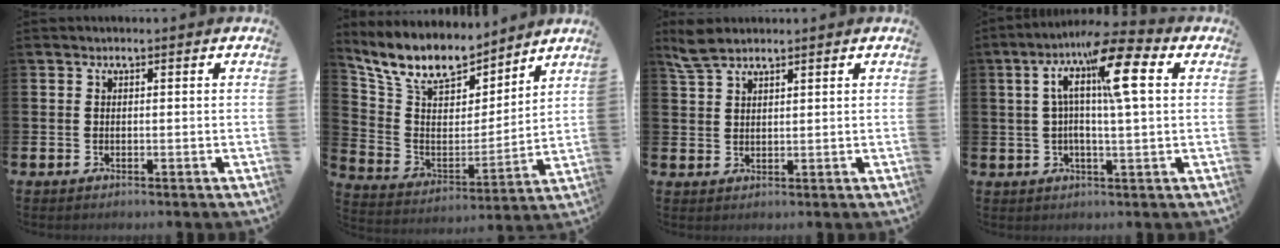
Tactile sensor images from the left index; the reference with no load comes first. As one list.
[{"total": 12.0, "force": [10.6, 4.4, 3.7], "torque": [-0.125, -0.060, 0.192]}, {"total": 4.0, "force": [3.5, 1.4, 1.5], "torque": [-0.038, -0.005, 0.066]}, {"total": 11.7, "force": [4.3, 2.3, 10.7], "torque": [-0.207, 0.001, 0.068]}]